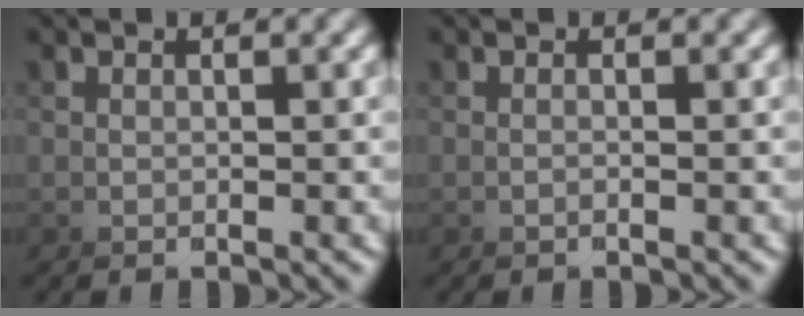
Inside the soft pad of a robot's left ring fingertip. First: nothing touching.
{"total": 1.4, "force": [-0.1, -1.4, 0.2], "torque": [-0.008, 0.002, -0.004]}